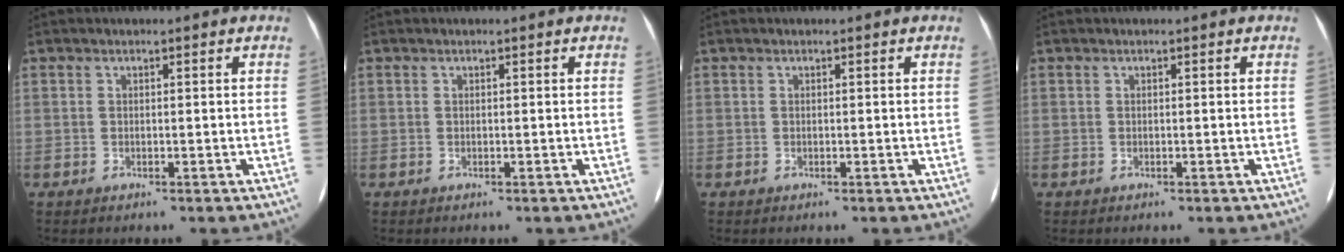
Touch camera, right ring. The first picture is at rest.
{"total": 0.0}
{"total": 0.0}
{"total": 0.0}